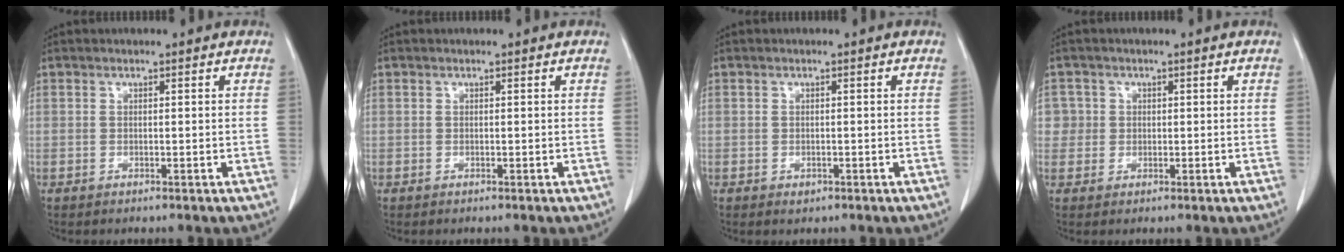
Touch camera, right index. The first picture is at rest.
{"total": 0.0}
{"total": 0.7, "force": [-0.3, 0.5, 0.4], "torque": [-0.009, -0.001, 0.001]}
{"total": 2.7, "force": [0.4, 2.6, -0.2], "torque": [0.025, 0.006, 0.003]}